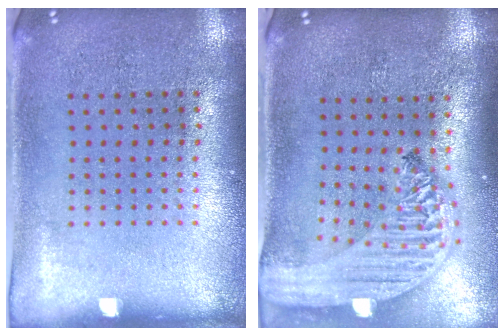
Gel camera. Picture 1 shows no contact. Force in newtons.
{"total": 2.7, "press": 2.2, "slide": 1.5}